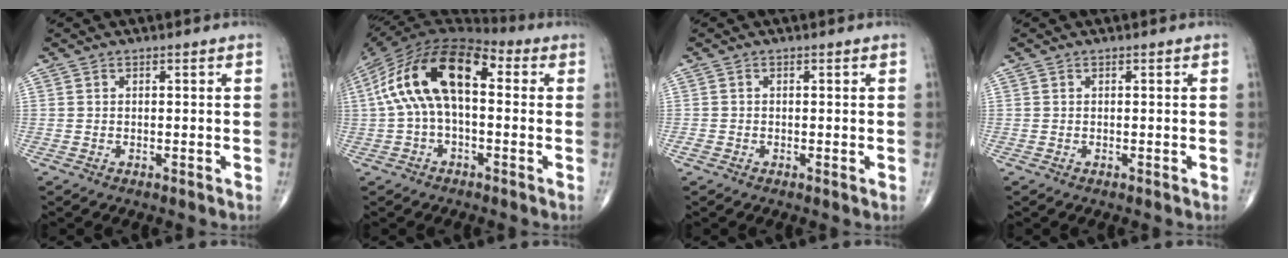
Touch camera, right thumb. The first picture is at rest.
{"total": 17.4, "force": [2.2, 9.0, 14.7], "torque": [-0.273, 0.049, 0.026]}
{"total": 1.1, "force": [-0.4, 0.6, 0.8], "torque": [-0.015, -0.003, -0.011]}
{"total": 0.0}